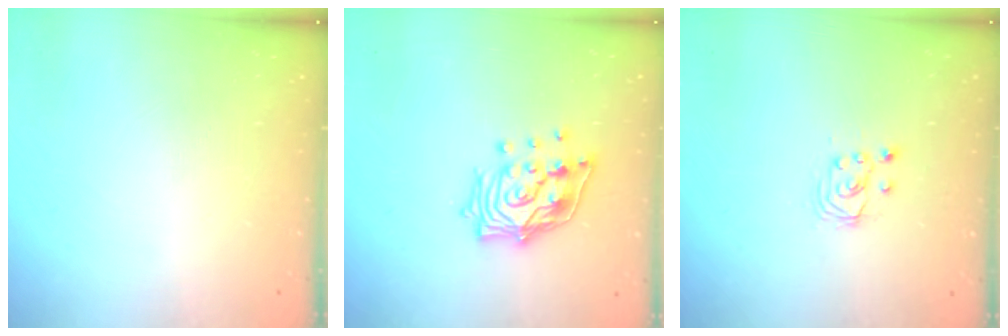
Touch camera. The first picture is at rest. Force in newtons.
{"total": 15.1, "press": 15.0, "slide": 2.0}
{"total": 2.9, "press": 2.9, "slide": 0.2}